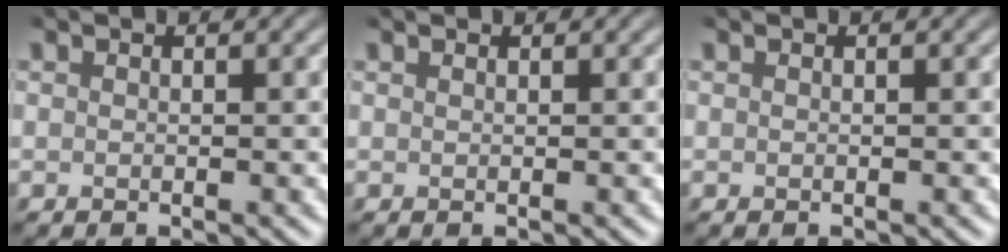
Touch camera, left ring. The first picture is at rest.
{"total": 0.0}
{"total": 0.0}